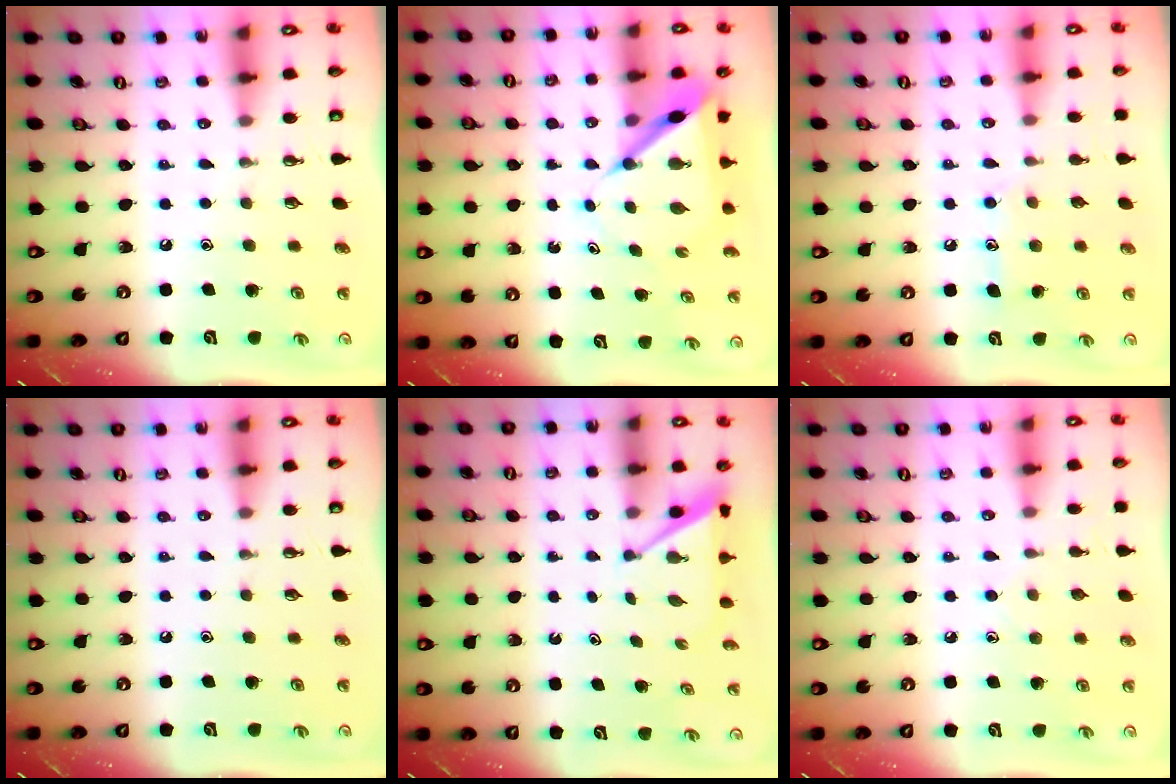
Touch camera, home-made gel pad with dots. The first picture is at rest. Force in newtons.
{"total": 6.4, "press": 6.4, "slide": 0.6}
{"total": 8.3, "press": 8.3, "slide": 0.7}
{"total": 0.0}
{"total": 3.9, "press": 3.9, "slide": 0.3}
{"total": 6.5, "press": 6.4, "slide": 0.7}